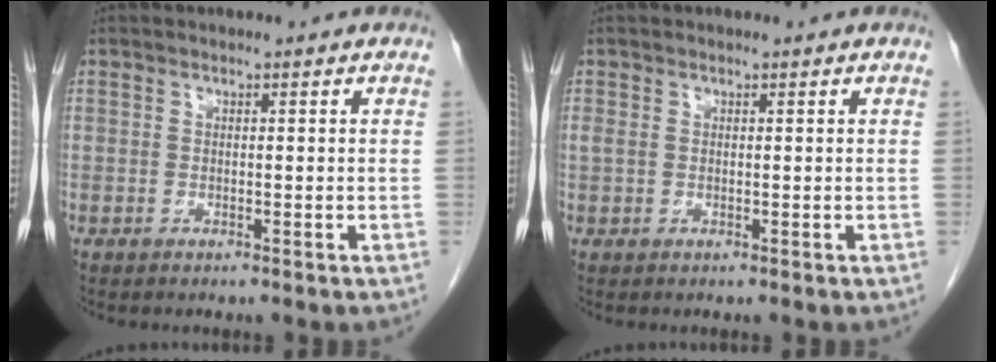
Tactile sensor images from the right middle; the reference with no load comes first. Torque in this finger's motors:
{"motor_torque": [0.96, -0.08, 0.31, 0.04]}